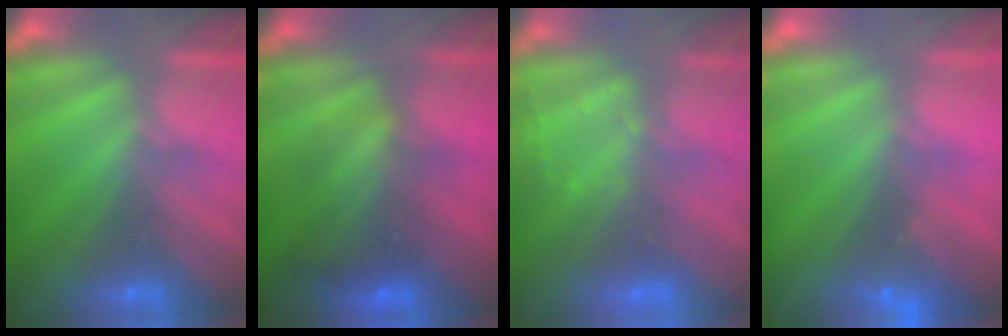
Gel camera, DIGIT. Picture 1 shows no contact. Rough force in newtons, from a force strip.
{"total": 7.5}
{"total": 2.9}
{"total": 3.5}